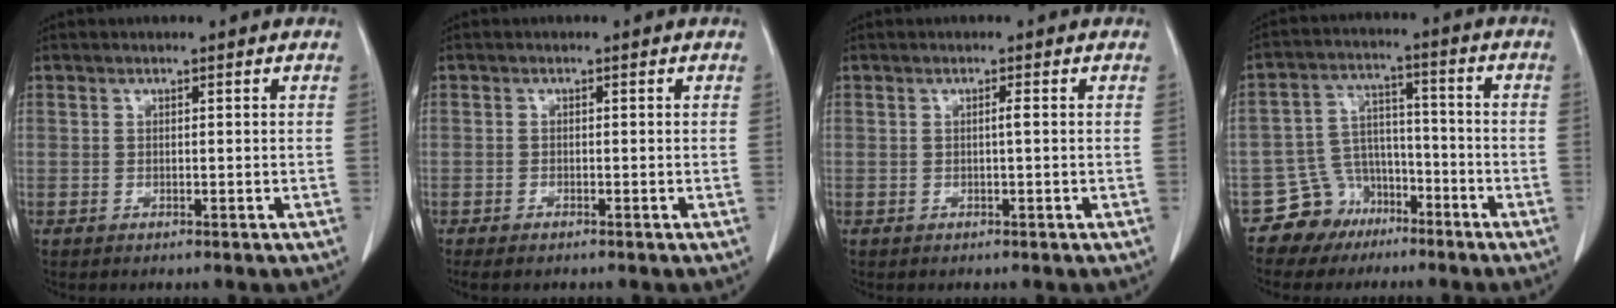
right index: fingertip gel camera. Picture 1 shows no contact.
{"total": 1.5, "force": [-1.2, 0.3, 0.8], "torque": [-0.014, -0.004, -0.018]}
{"total": 0.7, "force": [0.0, -0.1, 0.7], "torque": [-0.011, 0.000, -0.001]}
{"total": 7.9, "force": [-5.3, 5.8, 0.3], "torque": [-0.004, 0.031, -0.090]}